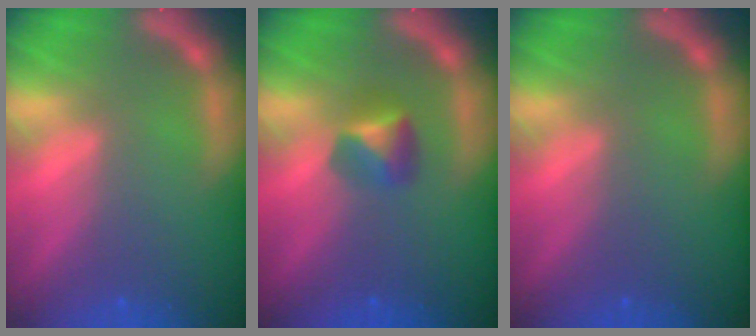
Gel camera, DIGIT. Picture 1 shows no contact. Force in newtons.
{"total": 2.4}
{"total": 0.0}